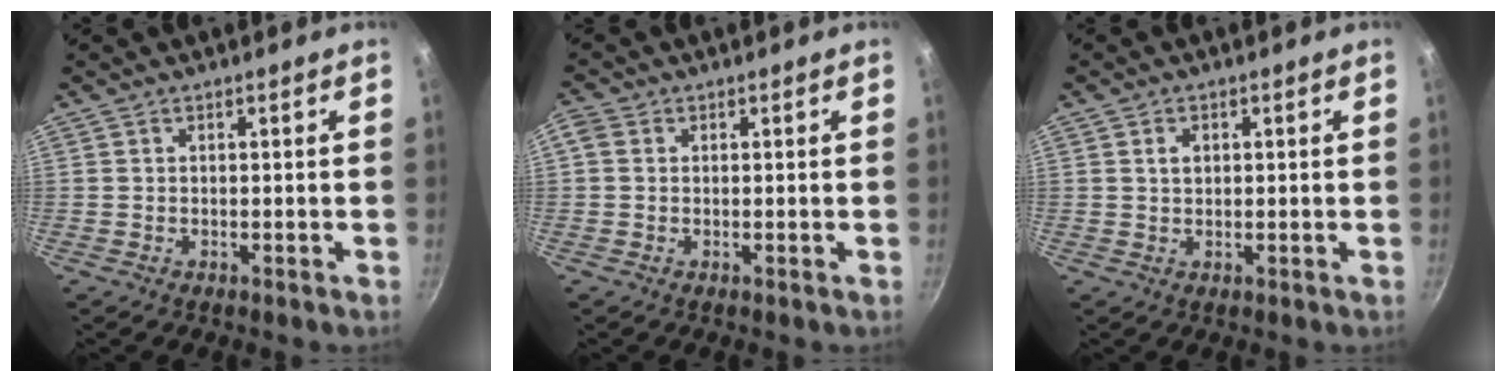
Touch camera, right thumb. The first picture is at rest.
{"total": 2.0, "force": [0.3, 1.7, 1.0], "torque": [-0.023, 0.008, 0.000]}
{"total": 2.1, "force": [0.6, 1.5, 1.3], "torque": [-0.016, 0.004, 0.010]}